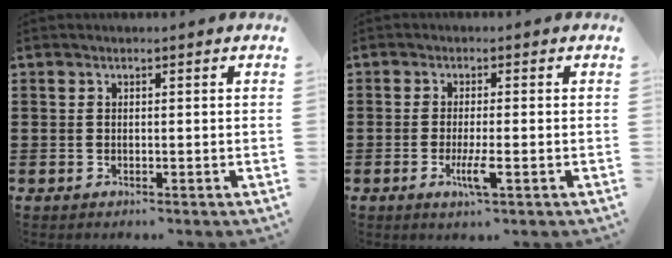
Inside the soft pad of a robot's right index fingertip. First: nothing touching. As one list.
[{"total": 4.2, "force": [-1.6, 0.5, 3.8], "torque": [-0.075, -0.013, -0.030]}]